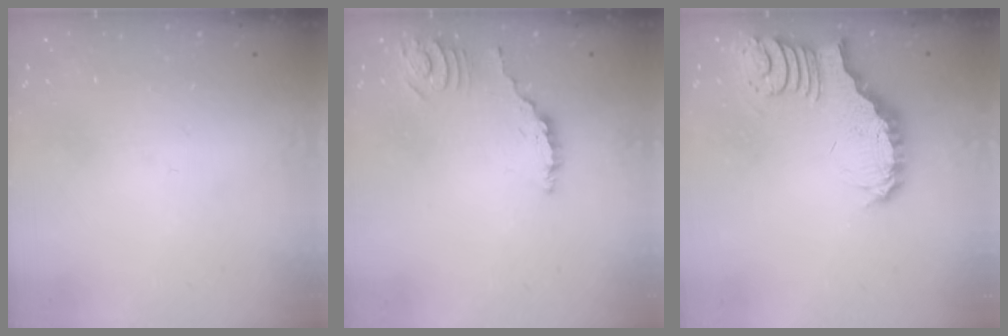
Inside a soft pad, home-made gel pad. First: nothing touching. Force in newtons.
{"total": 3.0, "press": 3.0, "slide": 0.1}
{"total": 3.5, "press": 3.4, "slide": 0.6}